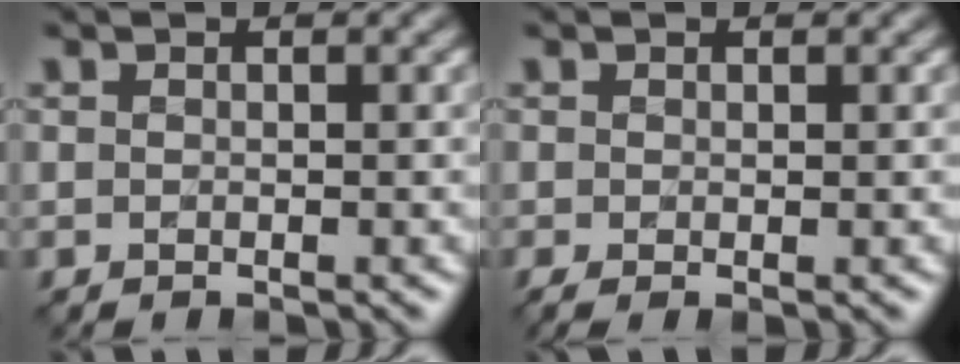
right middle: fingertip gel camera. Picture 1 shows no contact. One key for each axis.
{"total": 0.7, "fx": 0.0, "fy": 0.2, "fz": 0.7, "tx": -0.017, "ty": -0.005, "tz": -0.002}